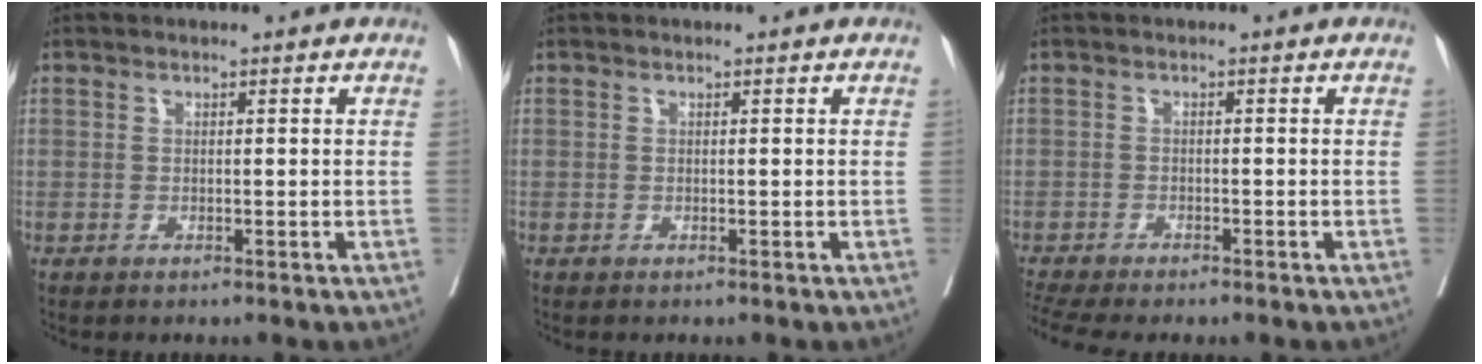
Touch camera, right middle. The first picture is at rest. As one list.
[{"total": 0.0}, {"total": 6.5, "force": [-5.6, 0.8, 3.3], "torque": [-0.057, -0.004, -0.091]}]